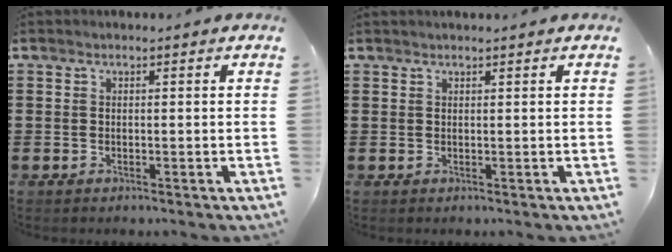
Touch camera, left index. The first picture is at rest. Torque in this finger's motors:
{"motor_torque": [1.16, -0.98, 0.08, 0.00]}